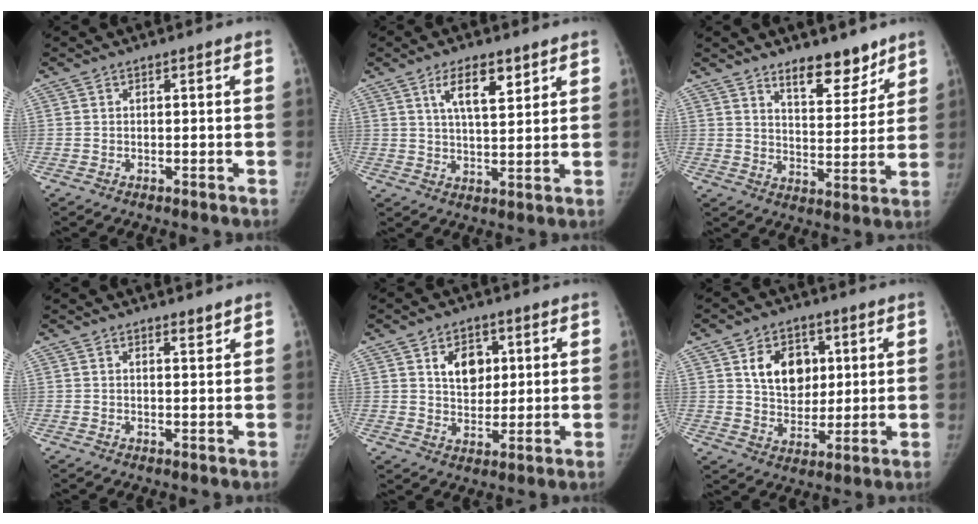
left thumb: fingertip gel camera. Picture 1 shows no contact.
{"total": 7.7, "force": [4.2, 2.9, 5.8], "torque": [-0.083, -0.026, 0.072]}
{"total": 9.5, "force": [7.2, 3.9, 4.8], "torque": [-0.042, -0.056, 0.117]}
{"total": 1.5, "force": [1.4, 0.3, 0.6], "torque": [-0.004, -0.013, 0.022]}
{"total": 7.8, "force": [2.8, 5.6, 4.6], "torque": [-0.035, -0.014, 0.046]}
{"total": 11.2, "force": [3.6, 8.4, 6.4], "torque": [-0.055, -0.016, 0.066]}